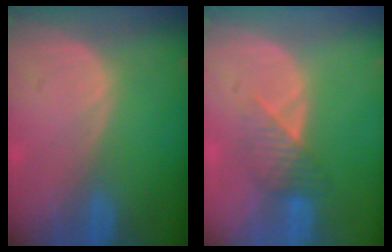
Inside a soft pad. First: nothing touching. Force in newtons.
{"total": 3.8, "press": 3.4, "slide": 1.5}